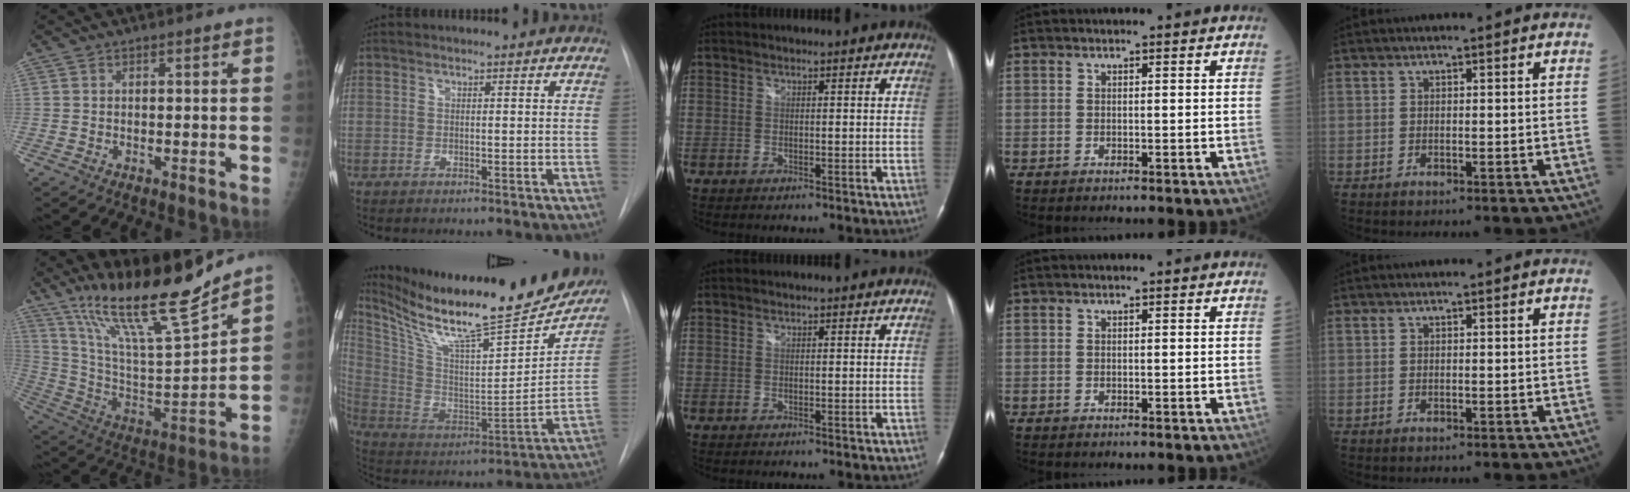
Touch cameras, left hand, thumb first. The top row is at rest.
{"thumb": {"total": 20.2, "force": [16.3, 1.5, 11.9], "torque": [-0.177, -0.089, 0.300]}, "index": {"total": 26.8, "force": [23.0, 3.3, 13.3], "torque": [-0.238, -0.062, 0.347]}}